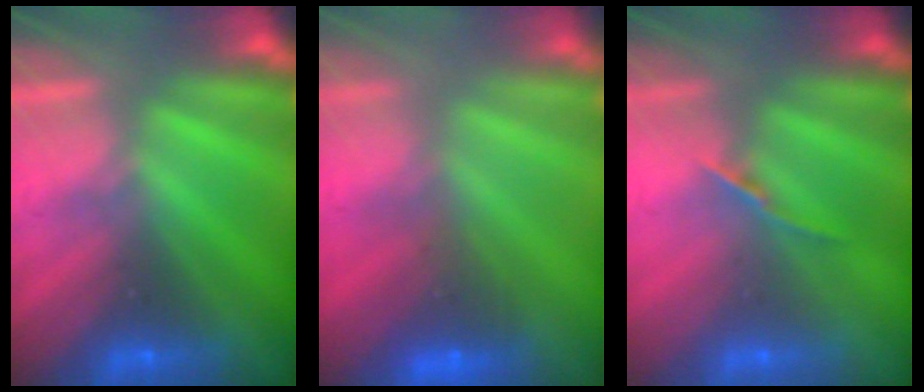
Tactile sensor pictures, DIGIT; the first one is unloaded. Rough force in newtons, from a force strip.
{"total": 9.3}
{"total": 1.8}